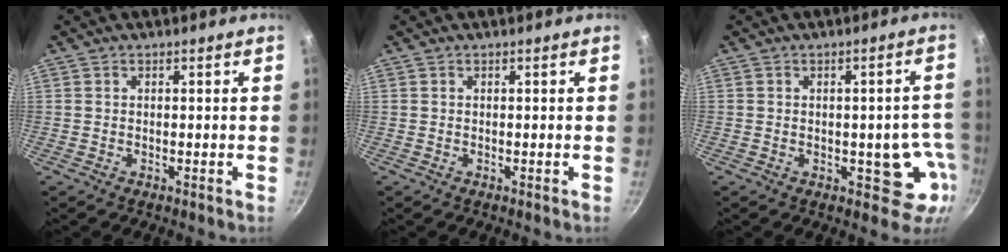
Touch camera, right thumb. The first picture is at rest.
{"total": 0.0}
{"total": 8.3, "force": [-2.1, 4.6, 6.5], "torque": [-0.022, 0.018, -0.024]}